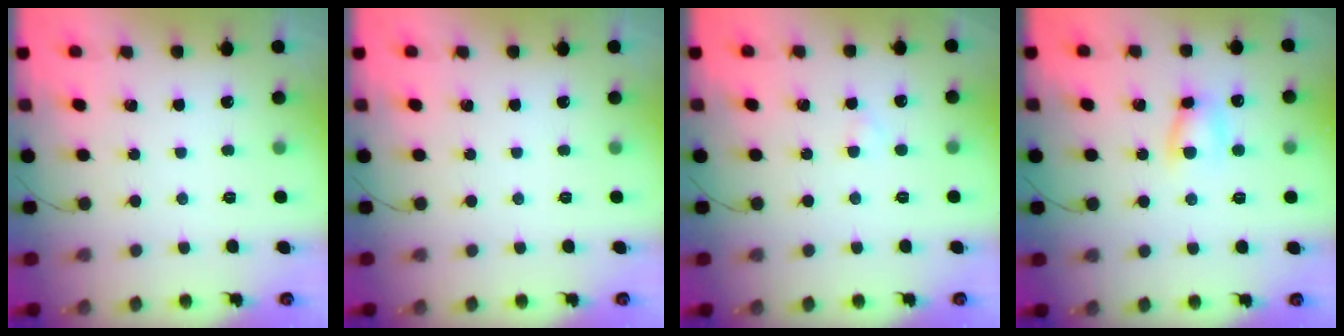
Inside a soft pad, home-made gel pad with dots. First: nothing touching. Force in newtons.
{"total": 0.0}
{"total": 1.3, "press": 1.1, "slide": 0.7}
{"total": 6.3, "press": 6.3, "slide": 0.6}